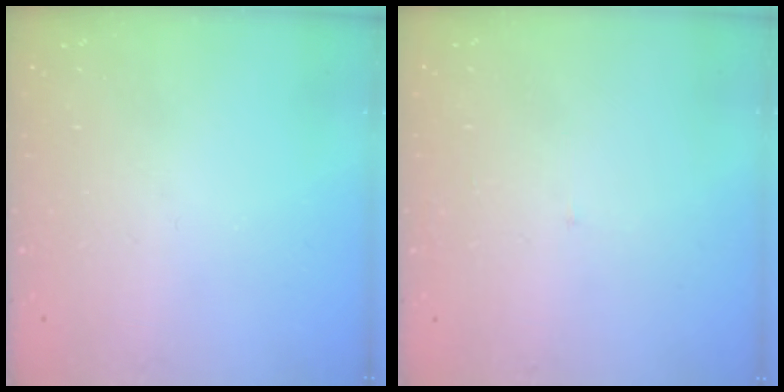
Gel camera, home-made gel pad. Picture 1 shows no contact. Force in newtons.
{"total": 2.0, "press": 2.0, "slide": 0.1}